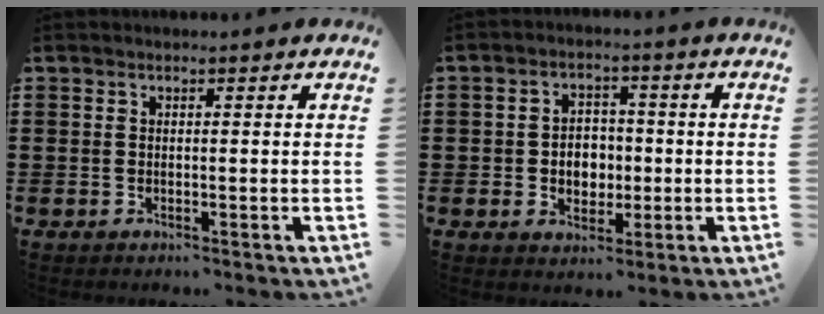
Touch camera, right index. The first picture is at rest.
{"total": 4.4, "force": [-0.7, 3.5, 2.5], "torque": [-0.041, 0.002, -0.020]}